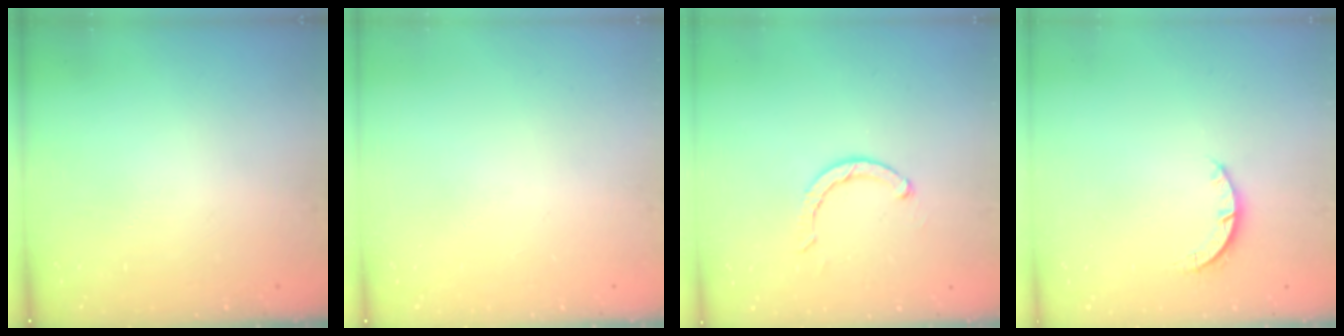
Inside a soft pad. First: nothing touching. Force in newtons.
{"total": 0.0}
{"total": 2.6, "press": 2.5, "slide": 0.4}
{"total": 2.7, "press": 2.7, "slide": 0.4}